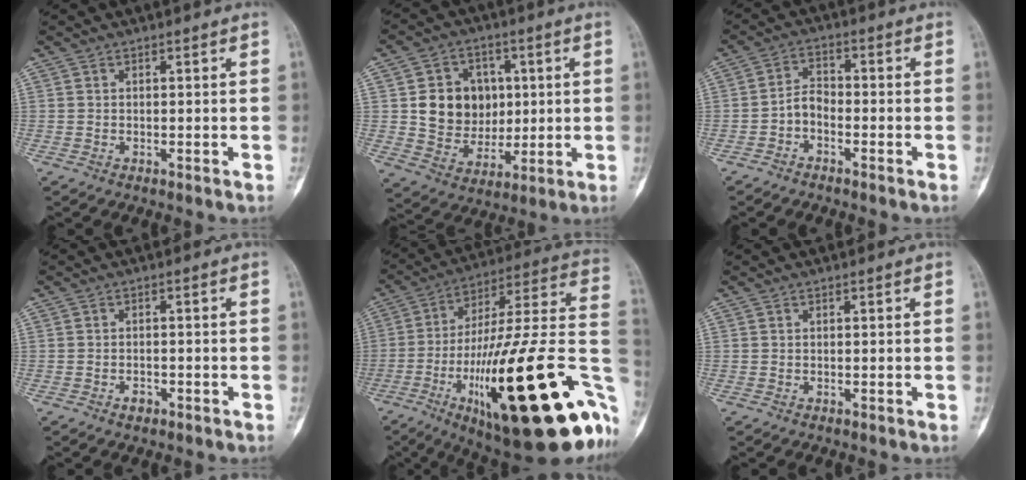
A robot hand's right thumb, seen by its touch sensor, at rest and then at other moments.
{"total": 12.7, "force": [1.9, 10.9, 6.3], "torque": [-0.056, -0.005, 0.044]}
{"total": 3.6, "force": [-1.8, 2.2, 2.2], "torque": [-0.034, 0.025, -0.043]}
{"total": 1.6, "force": [-1.0, 1.0, 0.8], "torque": [-0.012, 0.008, -0.014]}
{"total": 38.5, "force": [-11.7, 10.2, 35.2], "torque": [-0.469, 0.034, -0.177]}
{"total": 0.0}